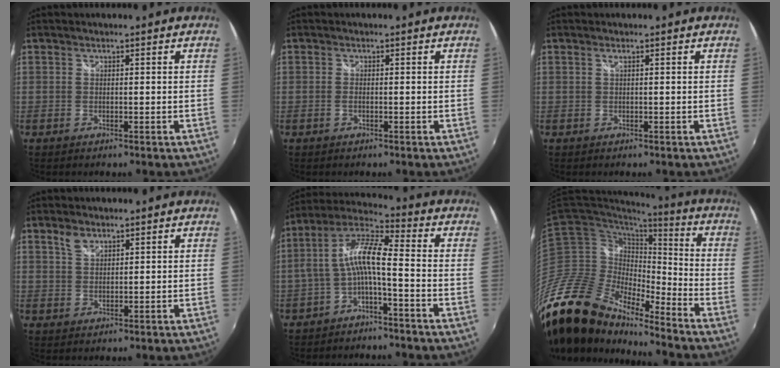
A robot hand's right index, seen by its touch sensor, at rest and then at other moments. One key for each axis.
{"total": 0.8, "fx": -0.2, "fy": 0.4, "fz": 0.6, "tx": -0.014, "ty": 0.000, "tz": -0.006}
{"total": 0.5, "fx": 0.2, "fy": -0.1, "fz": 0.5, "tx": -0.009, "ty": 0.003, "tz": 0.002}
{"total": 2.7, "fx": 1.9, "fy": 1.4, "fz": 1.3, "tx": -0.023, "ty": 0.003, "tz": 0.035}
{"total": 9.2, "fx": -2.5, "fy": 1.8, "fz": 8.7, "tx": -0.197, "ty": 0.021, "tz": -0.049}
{"total": 23.9, "fx": -19.2, "fy": 9.0, "fz": 11.2, "tx": -0.230, "ty": -0.036, "tz": -0.366}